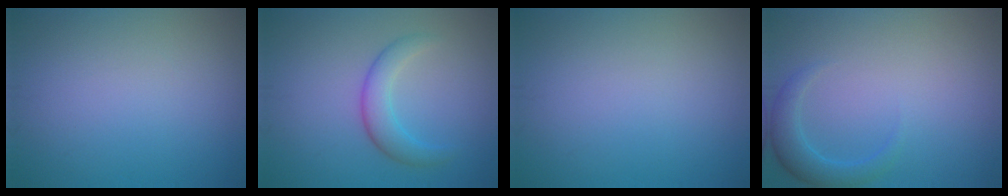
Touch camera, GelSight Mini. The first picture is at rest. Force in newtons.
{"total": 3.1, "press": 3.1, "slide": 0.1}
{"total": 0.0}
{"total": 2.4, "press": 2.4, "slide": 0.1}